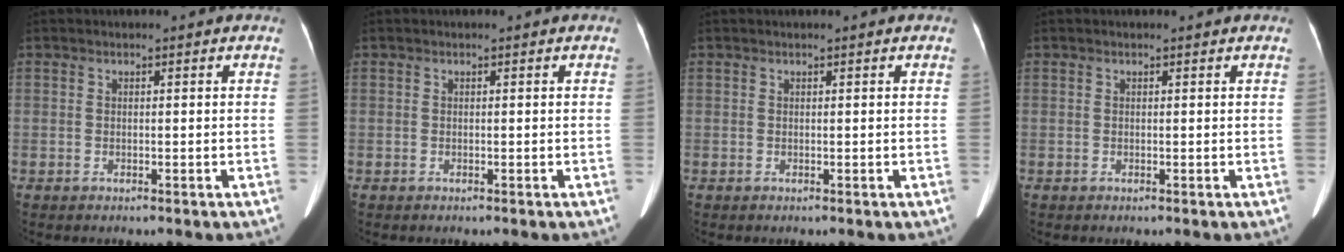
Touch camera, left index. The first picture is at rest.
{"total": 0.0}
{"total": 0.8, "force": [0.6, -0.1, 0.4], "torque": [-0.010, 0.014, 0.016]}
{"total": 1.1, "force": [1.1, -0.1, 0.4], "torque": [-0.013, 0.011, 0.015]}